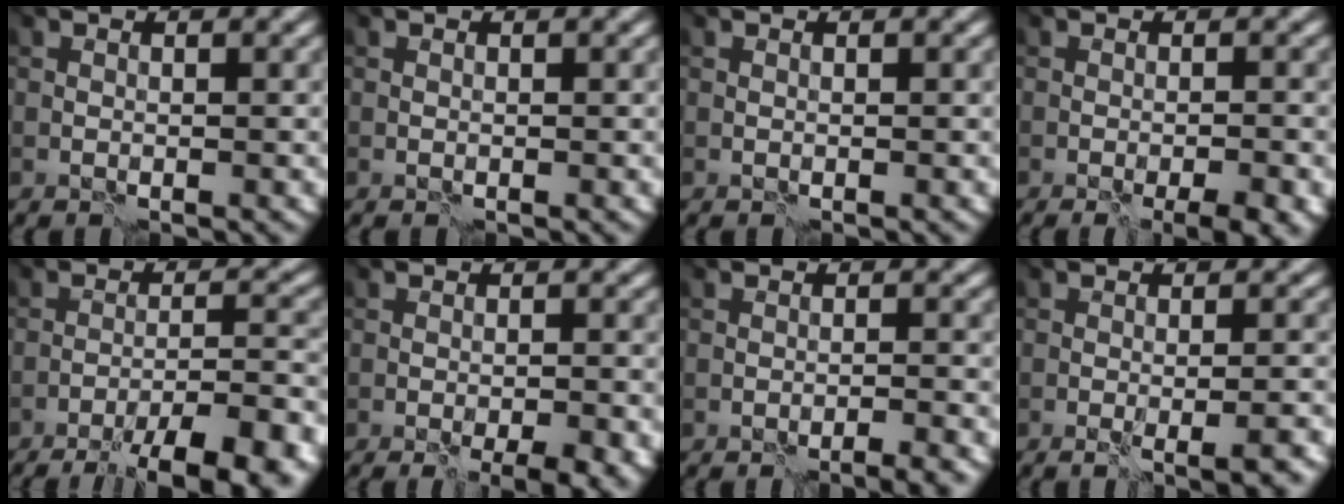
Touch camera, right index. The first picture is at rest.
{"total": 0.0}
{"total": 0.0}
{"total": 4.2, "force": [-2.4, 1.0, 3.3], "torque": [-0.026, 0.008, -0.021]}
{"total": 10.1, "force": [-8.3, 1.0, 5.6], "torque": [-0.071, 0.002, -0.098]}
{"total": 4.3, "force": [-2.5, 1.0, 3.3], "torque": [-0.025, 0.005, -0.027]}
{"total": 2.5, "force": [-2.3, -0.2, 1.0], "torque": [0.002, 0.011, -0.029]}
{"total": 3.6, "force": [-1.1, 1.0, 3.2], "torque": [-0.014, 0.020, -0.027]}